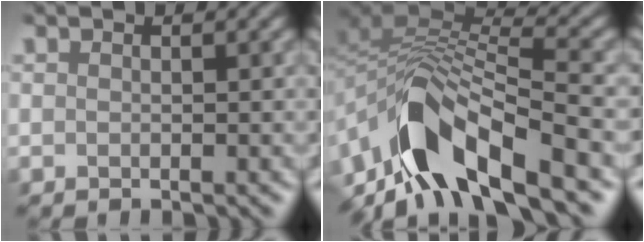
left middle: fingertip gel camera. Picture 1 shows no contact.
{"total": 10.0, "force": [-4.8, 4.5, 7.5], "torque": [-0.133, 0.012, -0.087]}